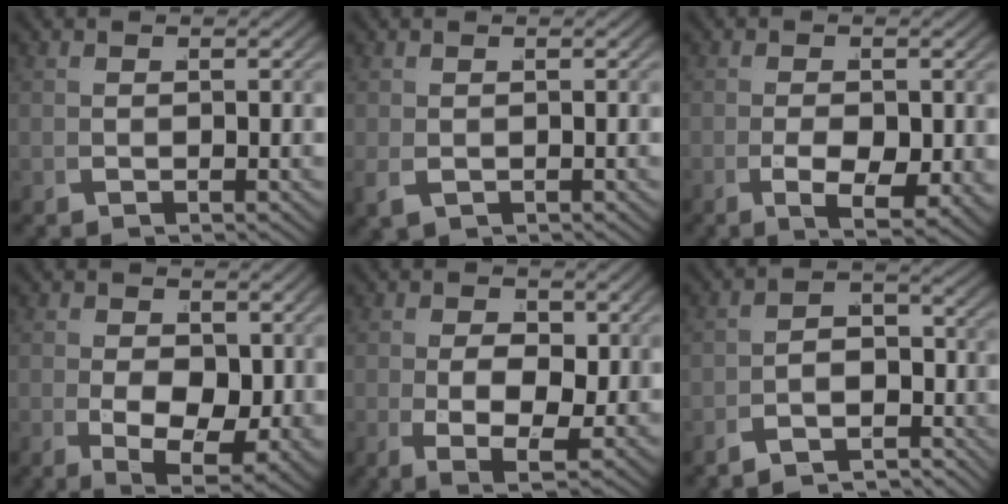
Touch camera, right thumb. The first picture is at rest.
{"total": 1.1, "force": [-0.1, 0.8, 0.7], "torque": [-0.016, -0.003, 0.005]}
{"total": 5.9, "force": [-1.3, 3.1, 4.9], "torque": [-0.087, -0.025, -0.009]}
{"total": 9.2, "force": [-1.2, 6.0, 6.9], "torque": [-0.127, -0.052, 0.008]}
{"total": 7.3, "force": [-0.7, 4.6, 5.7], "torque": [-0.109, -0.037, 0.008]}
{"total": 6.9, "force": [-5.0, 3.5, 3.3], "torque": [-0.050, -0.026, -0.074]}